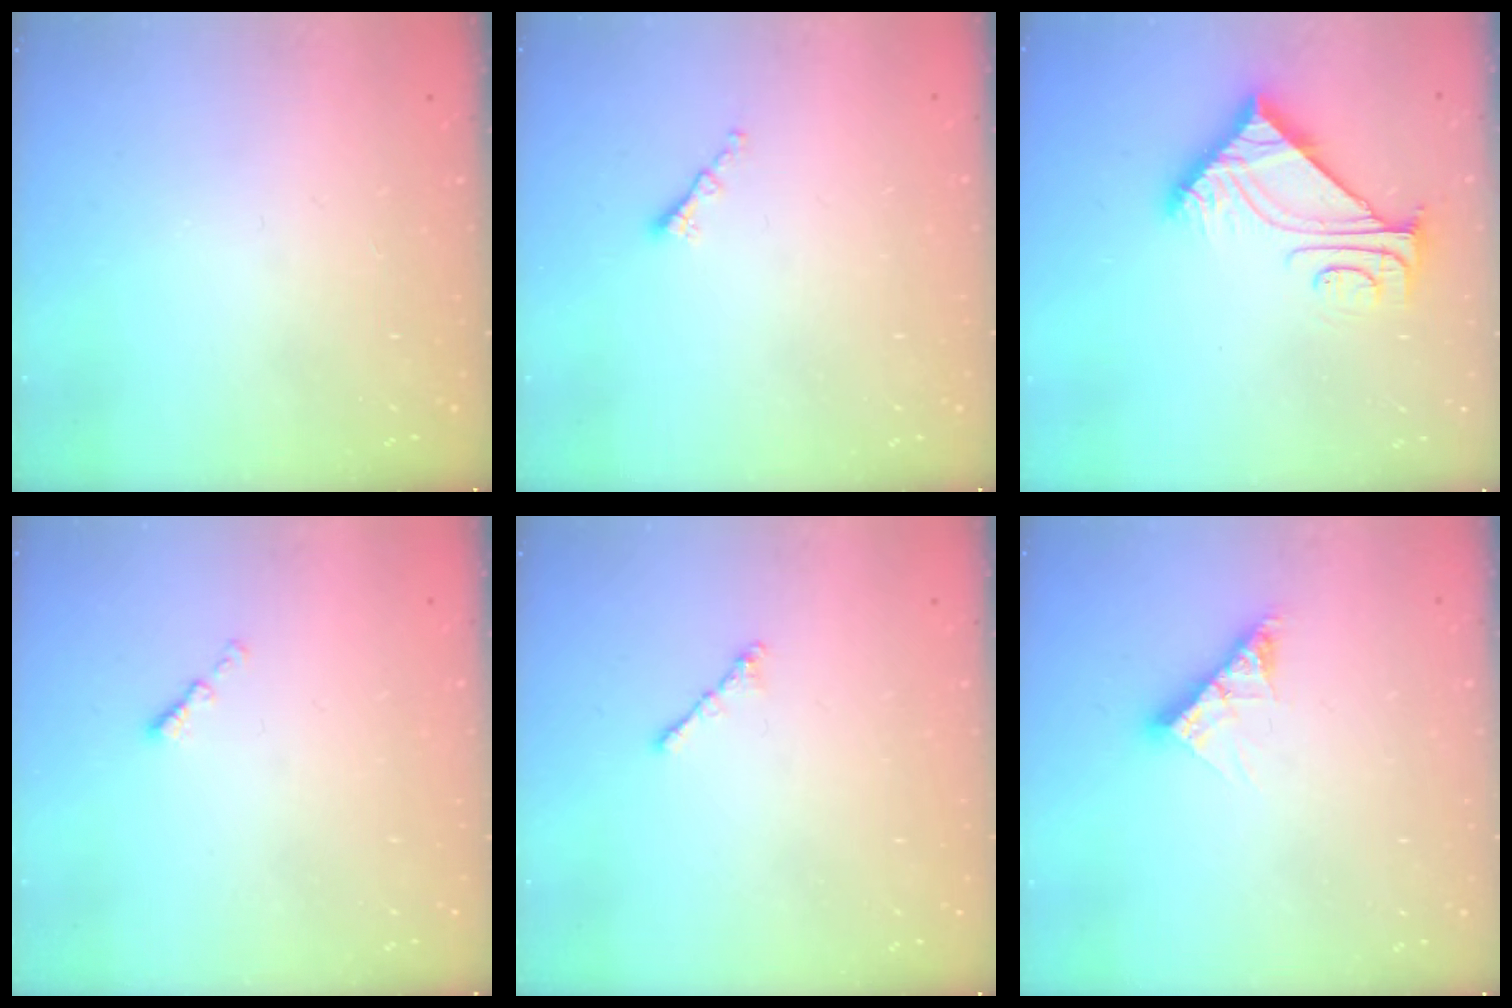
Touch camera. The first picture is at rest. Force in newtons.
{"total": 1.3, "press": 1.2, "slide": 0.6}
{"total": 8.8, "press": 8.7, "slide": 0.9}
{"total": 0.0}
{"total": 1.8, "press": 1.7, "slide": 0.6}
{"total": 9.6, "press": 9.5, "slide": 0.9}